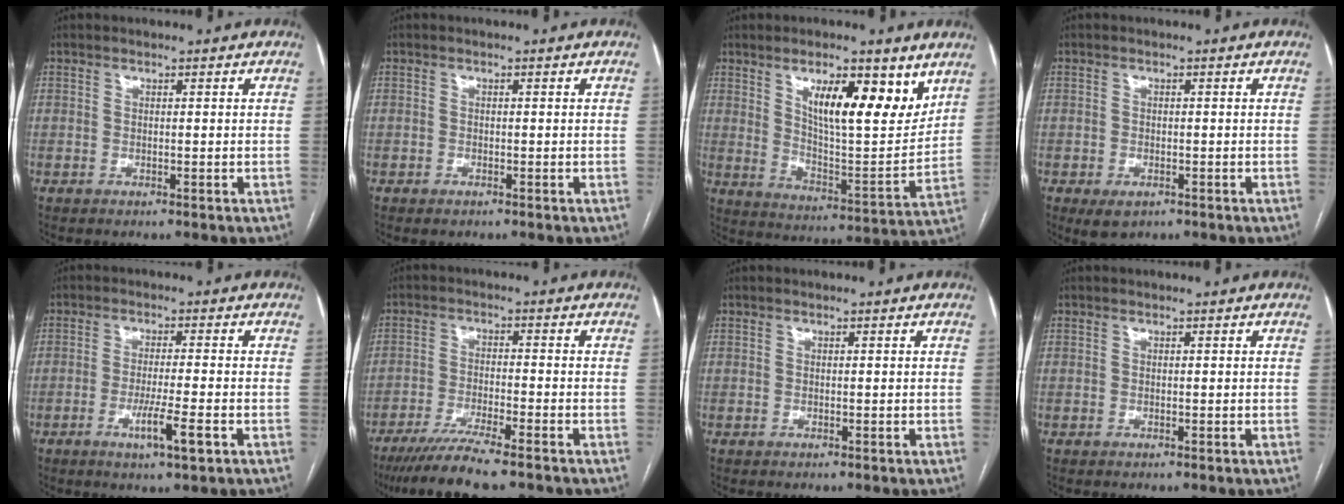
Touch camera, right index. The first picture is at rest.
{"total": 0.9, "force": [-0.6, 0.5, 0.4], "torque": [-0.007, 0.001, -0.005]}
{"total": 14.6, "force": [7.9, 3.9, 11.6], "torque": [-0.177, -0.009, 0.134]}
{"total": 3.1, "force": [-1.6, 1.8, 1.9], "torque": [-0.034, -0.003, -0.013]}
{"total": 5.7, "force": [-2.4, -0.1, 5.2], "torque": [-0.091, -0.011, -0.041]}
{"total": 8.8, "force": [-7.1, -0.3, 5.2], "torque": [-0.085, -0.025, -0.120]}
{"total": 0.0}
{"total": 0.0}